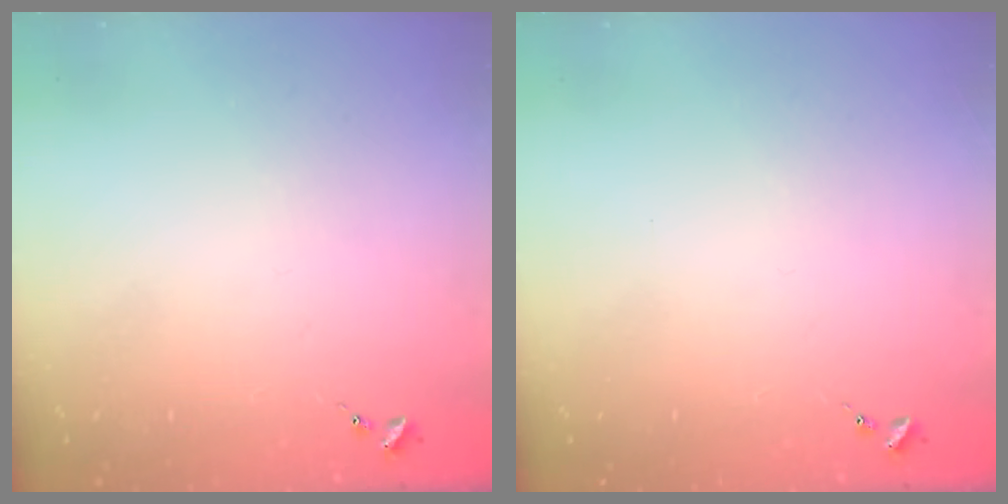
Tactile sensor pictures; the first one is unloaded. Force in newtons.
{"total": 0.0}